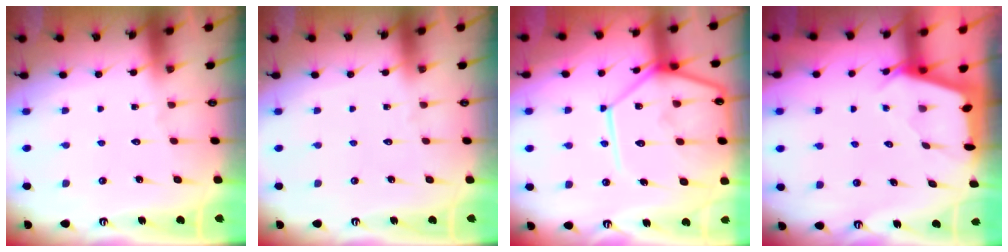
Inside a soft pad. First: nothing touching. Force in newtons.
{"total": 0.0}
{"total": 18.6, "press": 18.5, "slide": 2.5}
{"total": 2.4, "press": 2.4, "slide": 0.3}